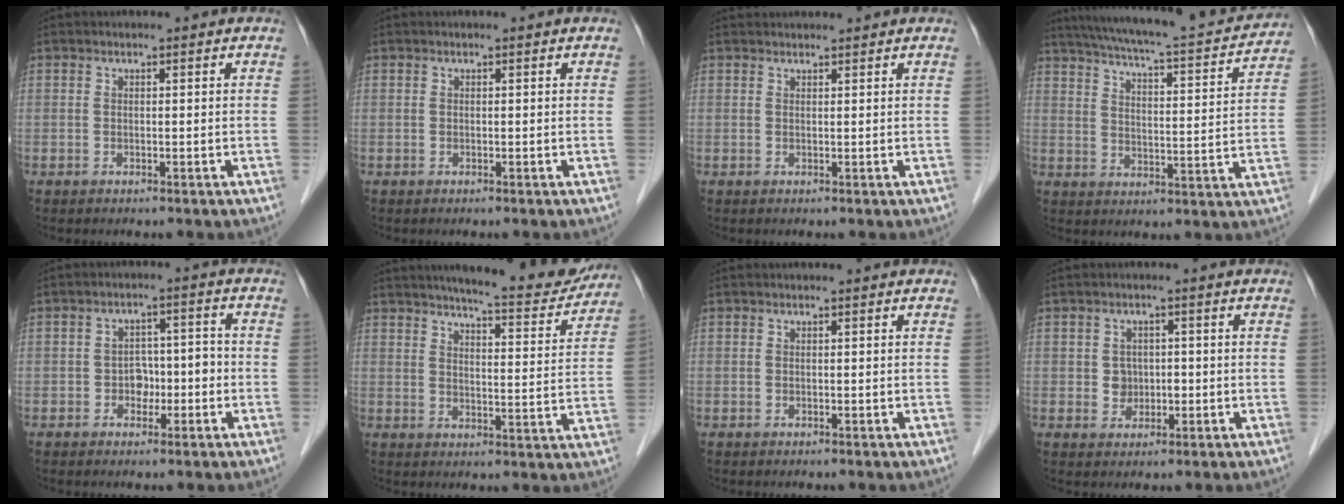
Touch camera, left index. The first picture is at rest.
{"total": 0.0}
{"total": 3.2, "force": [3.2, 0.2, 0.5], "torque": [-0.007, 0.030, 0.047]}
{"total": 20.4, "force": [18.2, 2.4, 8.9], "torque": [-0.148, -0.002, 0.245]}
{"total": 4.1, "force": [-1.5, 2.8, 2.5], "torque": [-0.036, 0.019, -0.025]}
{"total": 14.7, "force": [13.4, 1.6, 5.9], "torque": [-0.079, -0.022, 0.167]}
{"total": 0.0}
{"total": 2.7, "force": [-0.2, 2.5, 1.1], "torque": [-0.013, 0.005, 0.000]}